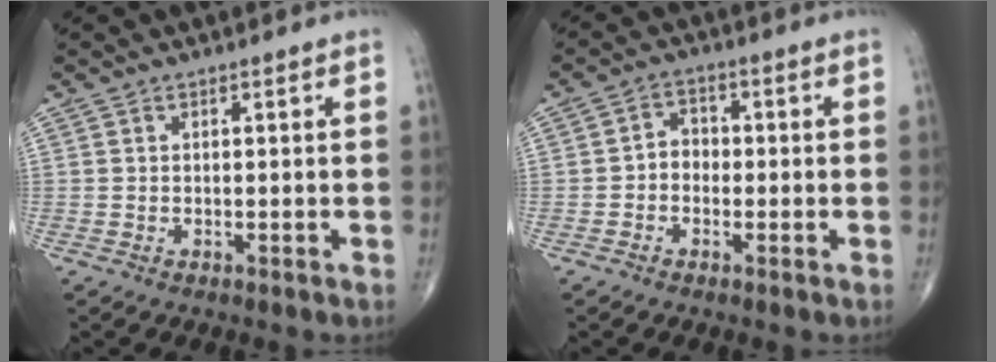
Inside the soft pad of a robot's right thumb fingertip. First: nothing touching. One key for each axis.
{"total": 3.8, "fx": -0.8, "fy": 3.2, "fz": 2.0, "tx": -0.014, "ty": 0.019, "tz": -0.022}